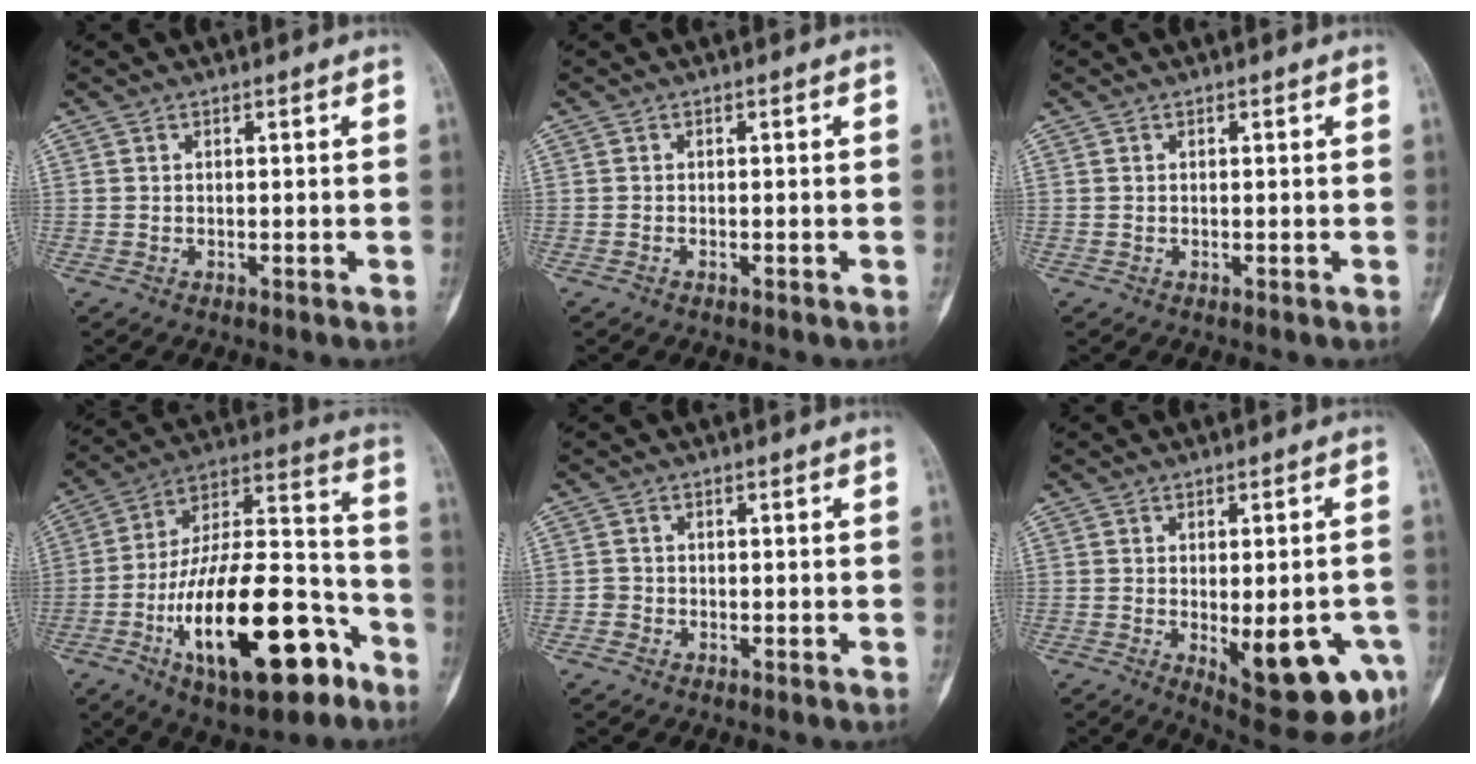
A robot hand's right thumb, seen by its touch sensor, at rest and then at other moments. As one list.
[{"total": 0.0}, {"total": 0.0}, {"total": 27.7, "force": [-12.1, 11.2, 22.2], "torque": [-0.377, 0.071, -0.189]}, {"total": 1.2, "force": [-0.5, 1.0, 0.0], "torque": [0.008, 0.007, -0.016]}, {"total": 15.4, "force": [-4.6, 5.5, 13.6], "torque": [-0.142, -0.001, -0.042]}]